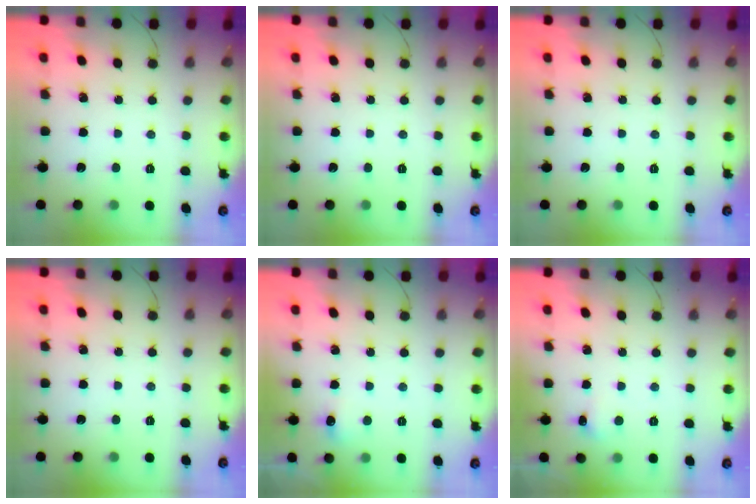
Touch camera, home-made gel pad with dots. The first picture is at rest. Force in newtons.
{"total": 0.0}
{"total": 0.0}
{"total": 0.0}
{"total": 5.2, "press": 5.0, "slide": 1.3}
{"total": 4.3, "press": 4.0, "slide": 1.4}